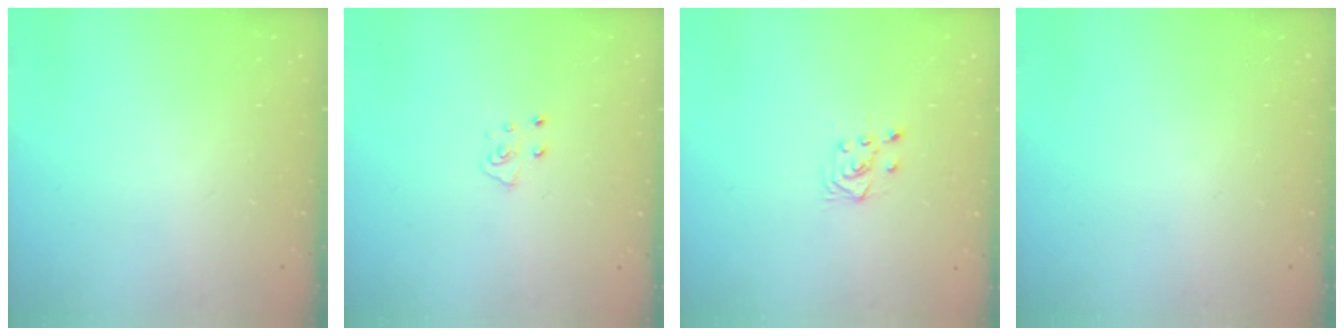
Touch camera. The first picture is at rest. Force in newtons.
{"total": 5.3, "press": 5.3, "slide": 0.5}
{"total": 4.5, "press": 4.4, "slide": 0.8}
{"total": 0.0}